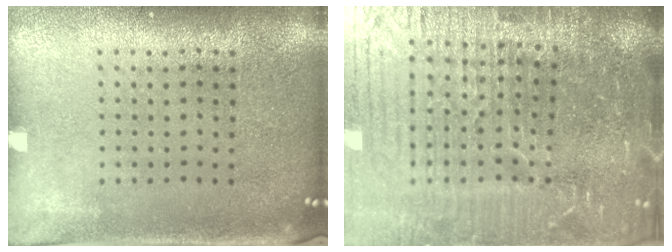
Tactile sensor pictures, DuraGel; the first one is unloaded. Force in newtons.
{"total": 7.0, "press": 6.1, "slide": 3.5}